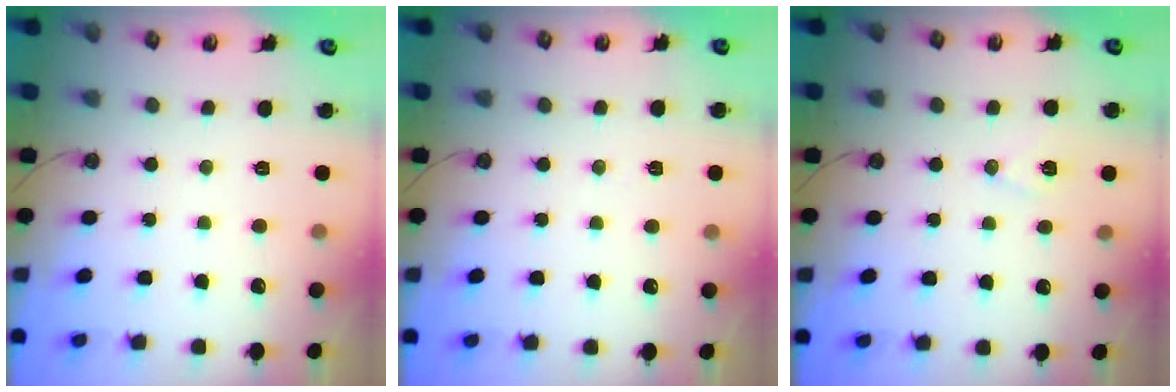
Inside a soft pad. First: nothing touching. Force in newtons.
{"total": 3.9, "press": 1.8, "slide": 3.5}
{"total": 7.3, "press": 6.3, "slide": 3.6}